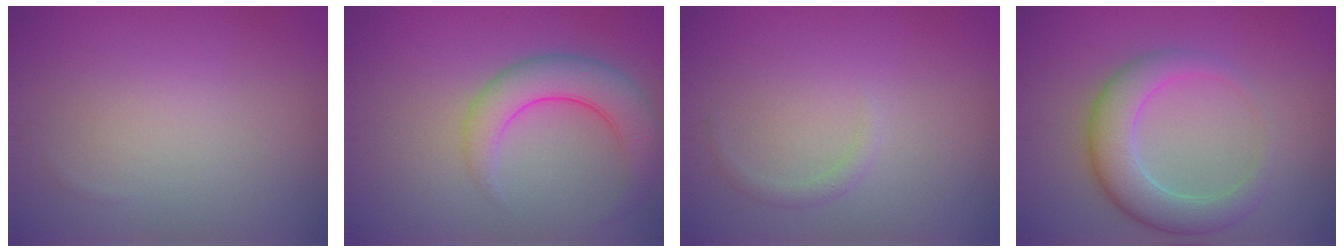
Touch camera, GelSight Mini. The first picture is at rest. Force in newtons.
{"total": 4.9, "press": 4.9, "slide": 0.3}
{"total": 0.9, "press": 0.9, "slide": 0.0}
{"total": 5.1, "press": 5.0, "slide": 0.5}